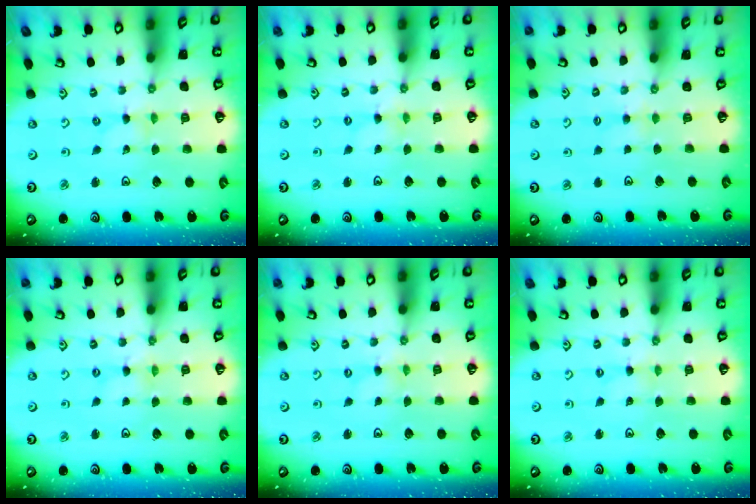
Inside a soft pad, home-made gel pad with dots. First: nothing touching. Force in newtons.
{"total": 0.0}
{"total": 2.4, "press": 2.4, "slide": 0.3}
{"total": 0.7, "press": 0.7, "slide": 0.1}
{"total": 0.0}
{"total": 1.1, "press": 1.0, "slide": 0.3}